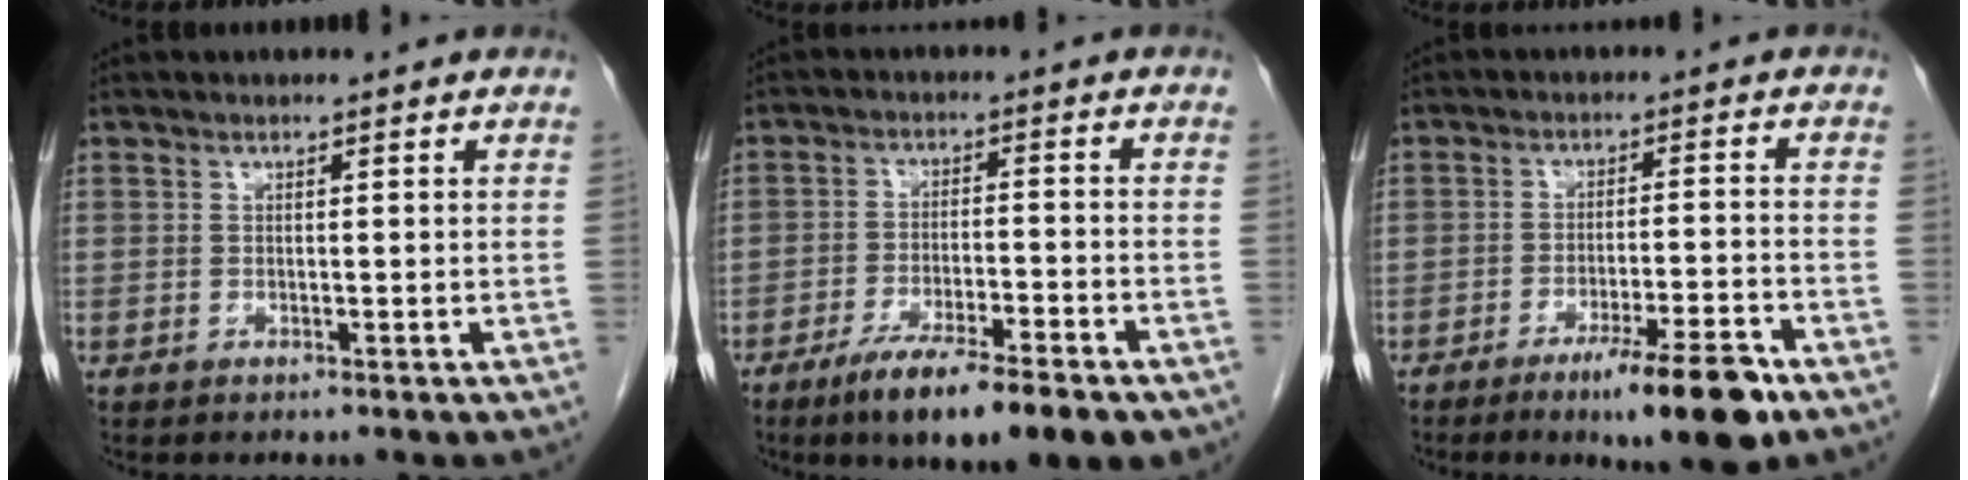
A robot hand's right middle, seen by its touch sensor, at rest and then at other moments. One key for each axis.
{"total": 12.4, "fx": -8.4, "fy": 2.3, "fz": 8.9, "tx": -0.128, "ty": -0.018, "tz": -0.131}
{"total": 9.7, "fx": -6.3, "fy": 0.9, "fz": 7.3, "tx": -0.109, "ty": -0.014, "tz": -0.096}